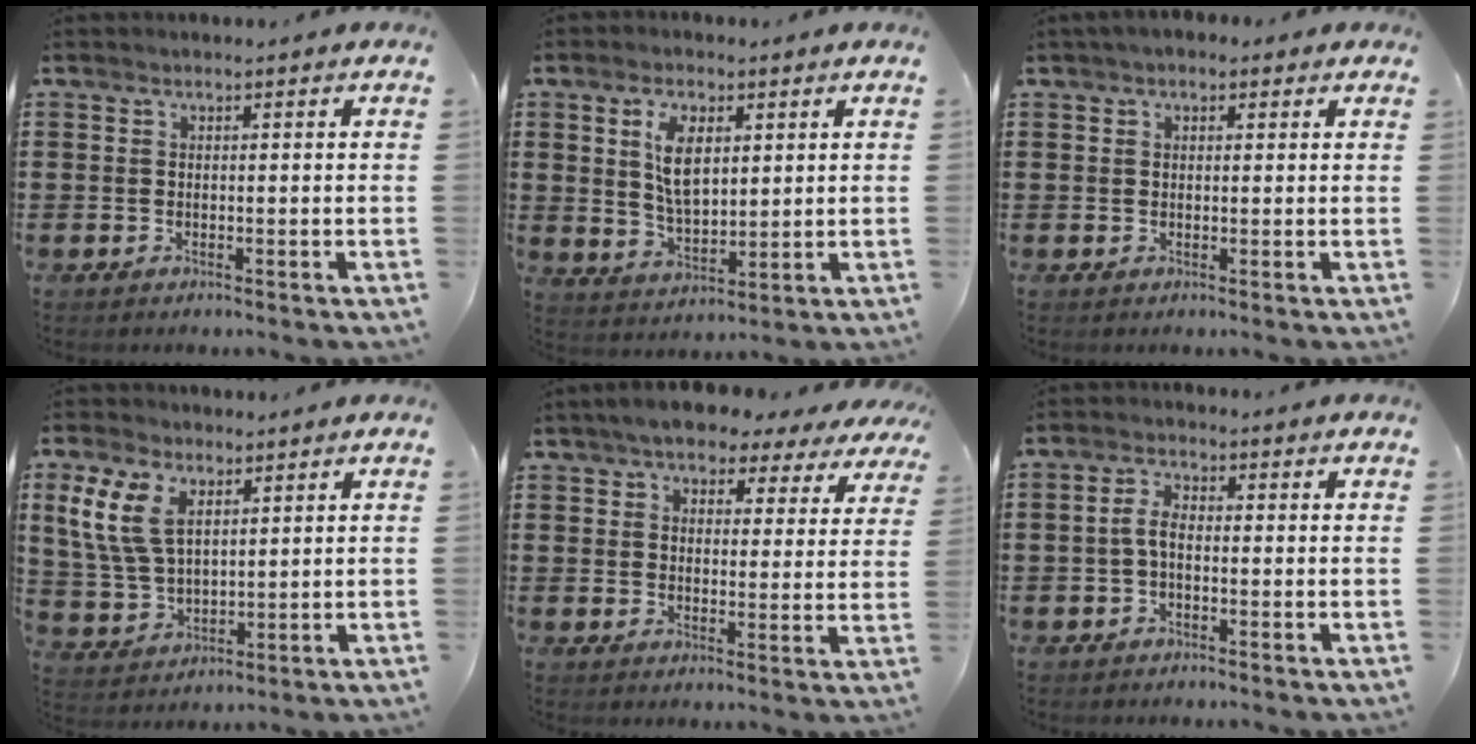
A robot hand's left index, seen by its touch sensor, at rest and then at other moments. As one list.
[{"total": 7.2, "force": [2.6, 3.6, 5.7], "torque": [-0.108, 0.005, 0.041]}, {"total": 1.9, "force": [0.9, 1.3, 0.9], "torque": [-0.023, 0.010, 0.016]}, {"total": 8.7, "force": [4.0, 5.1, 5.8], "torque": [-0.150, 0.008, 0.071]}, {"total": 5.6, "force": [5.0, 1.9, 1.8], "torque": [-0.053, -0.012, 0.086]}, {"total": 3.7, "force": [-0.6, 1.7, 3.2], "torque": [-0.074, 0.003, -0.016]}]